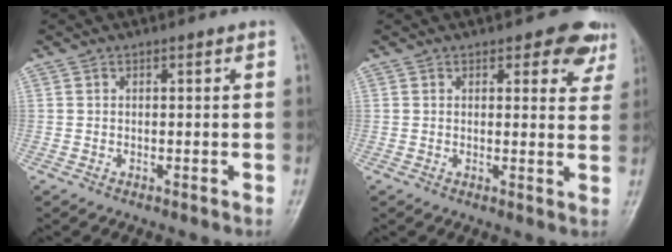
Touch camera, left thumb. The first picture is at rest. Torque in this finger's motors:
{"motor_torque": [0.10, 0.18, -0.11, -0.19, 0.07]}